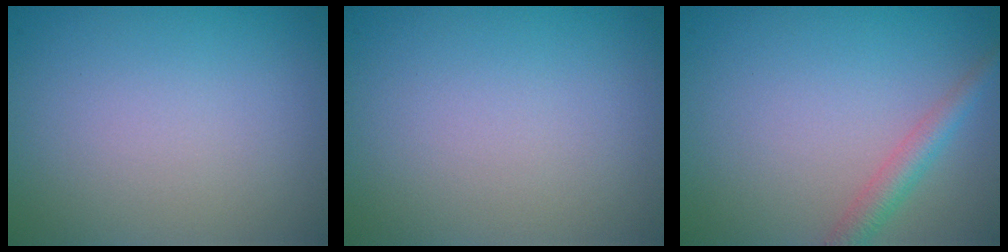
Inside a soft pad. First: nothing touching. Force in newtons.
{"total": 0.0}
{"total": 2.2, "press": 2.2, "slide": 0.1}